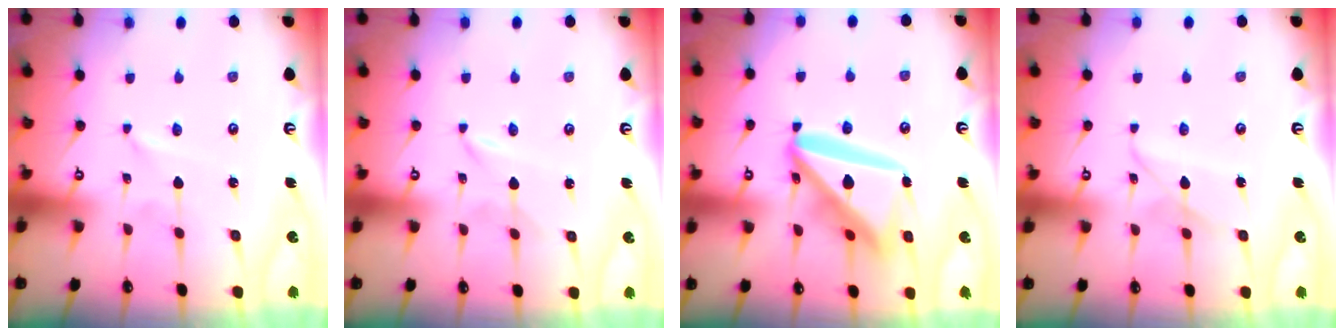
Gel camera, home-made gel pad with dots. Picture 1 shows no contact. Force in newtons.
{"total": 0.7, "press": 0.7, "slide": 0.1}
{"total": 20.6, "press": 20.5, "slide": 2.3}
{"total": 7.3, "press": 7.3, "slide": 0.5}